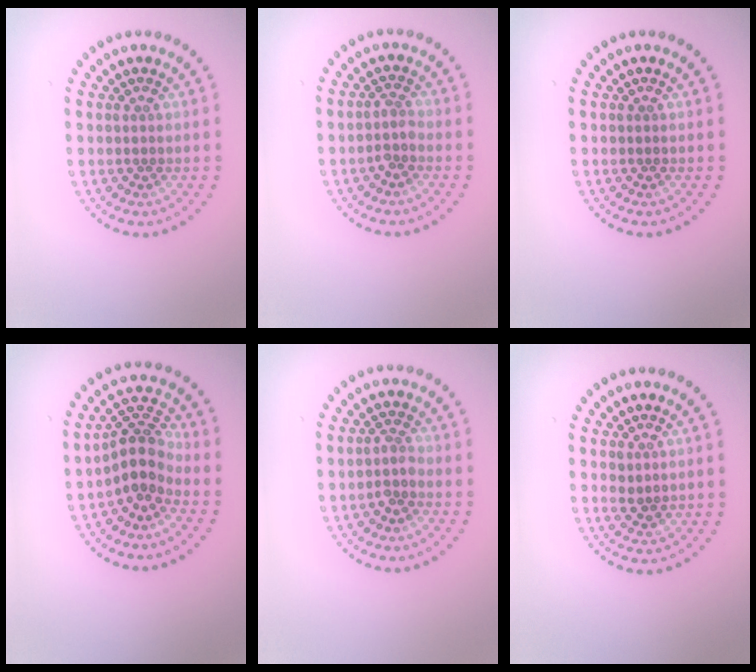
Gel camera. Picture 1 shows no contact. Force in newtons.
{"total": 1.5, "press": 1.1, "slide": 1.0}
{"total": 0.0}
{"total": 3.7, "press": 2.8, "slide": 2.4}
{"total": 1.5, "press": 1.1, "slide": 1.0}
{"total": 1.1, "press": 1.0, "slide": 0.5}